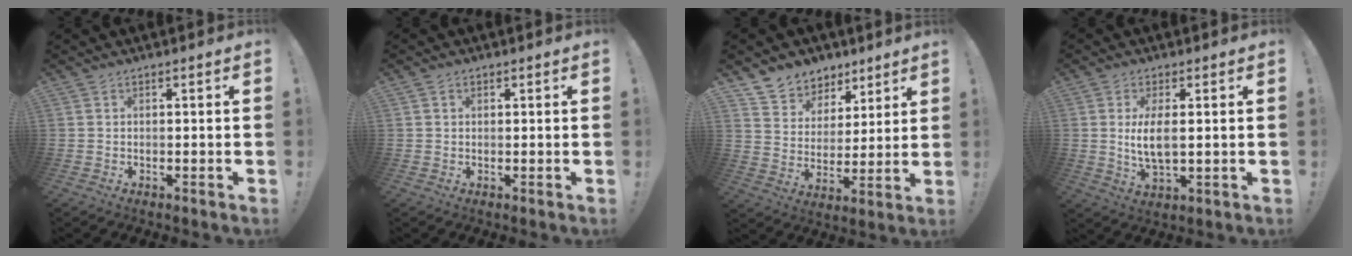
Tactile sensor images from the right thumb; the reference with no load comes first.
{"total": 1.0, "force": [0.5, 0.8, 0.2], "torque": [0.001, 0.000, 0.008]}
{"total": 9.0, "force": [6.1, 6.5, 1.0], "torque": [-0.025, -0.050, 0.122]}
{"total": 7.1, "force": [0.8, 2.5, 6.5], "torque": [-0.122, -0.017, 0.009]}